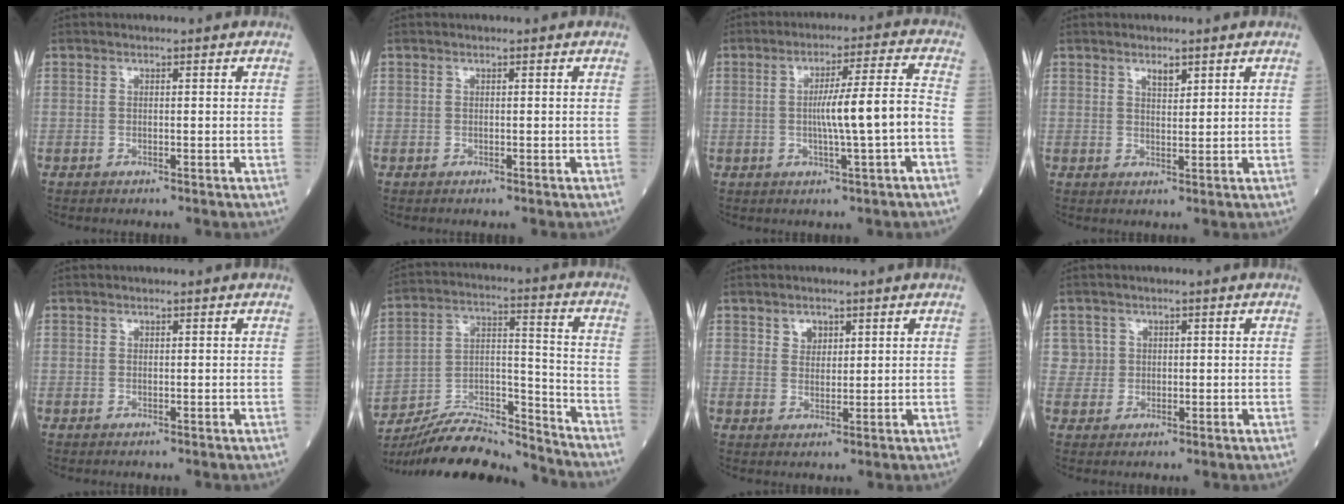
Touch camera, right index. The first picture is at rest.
{"total": 0.0}
{"total": 8.5, "force": [-1.4, -0.6, 8.3], "torque": [-0.137, 0.008, -0.021]}
{"total": 2.1, "force": [1.5, 0.7, 1.3], "torque": [-0.022, -0.003, 0.026]}
{"total": 0.0}
{"total": 16.1, "force": [-15.6, 1.7, 3.7], "torque": [-0.063, 0.036, -0.268]}
{"total": 2.4, "force": [1.5, 1.7, 1.0], "torque": [-0.015, -0.001, 0.026]}
{"total": 2.9, "force": [0.9, 2.7, -0.3], "torque": [0.023, 0.003, 0.011]}